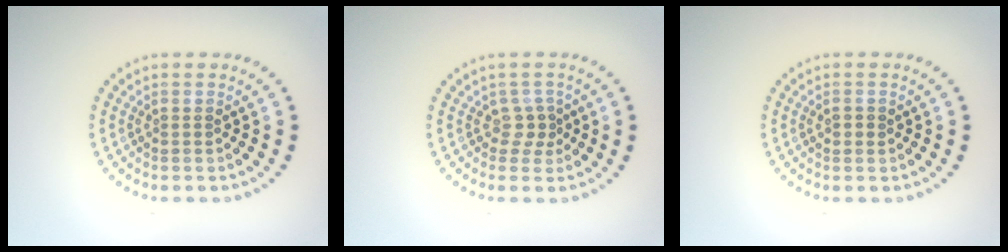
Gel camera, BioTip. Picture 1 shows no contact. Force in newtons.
{"total": 1.5, "press": 1.0, "slide": 1.0}
{"total": 0.9, "press": 0.9, "slide": 0.1}